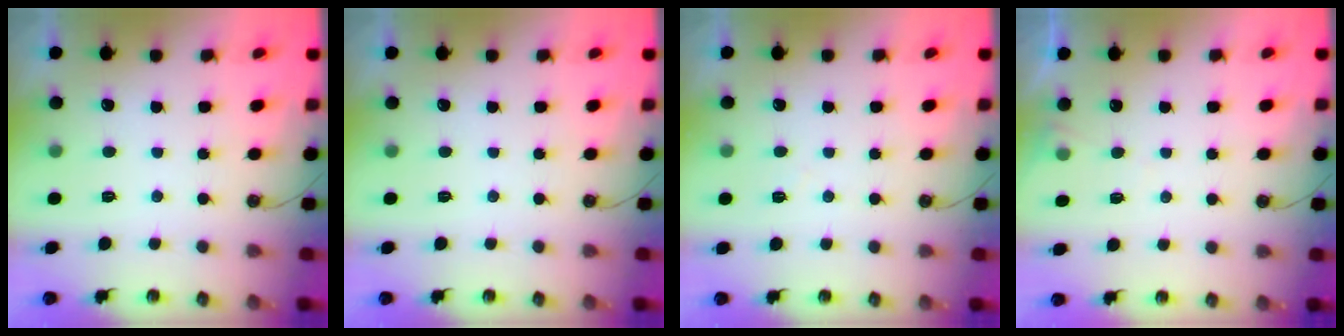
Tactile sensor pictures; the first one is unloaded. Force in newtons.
{"total": 0.0}
{"total": 3.6, "press": 3.5, "slide": 0.5}
{"total": 6.2, "press": 6.2, "slide": 0.8}